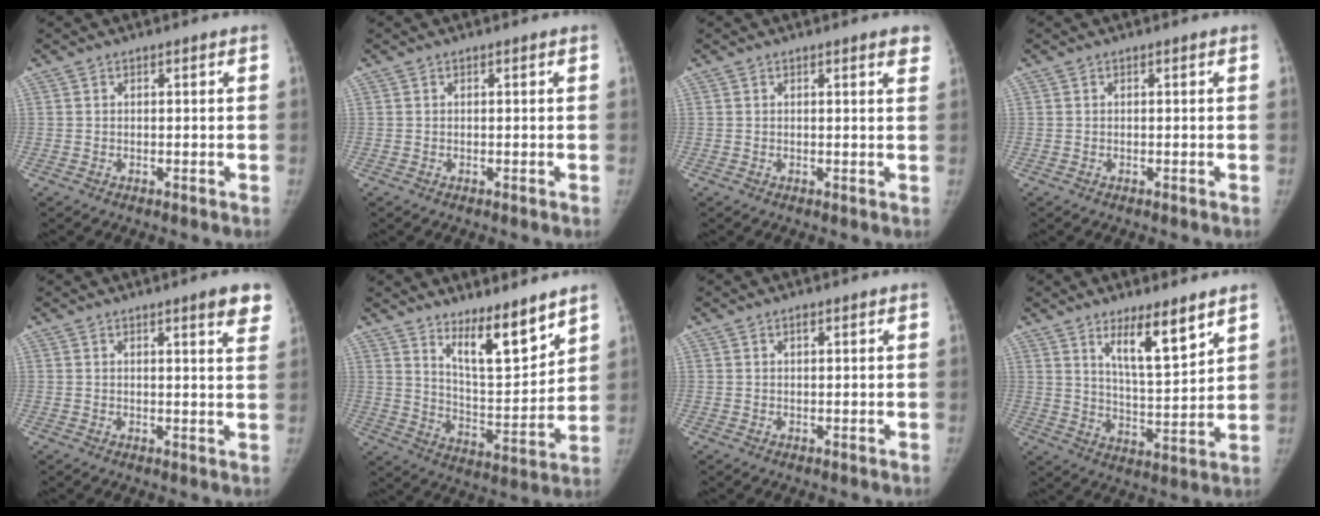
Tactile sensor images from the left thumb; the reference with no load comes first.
{"total": 0.0}
{"total": 2.3, "force": [1.6, 0.5, 1.6], "torque": [-0.009, -0.004, 0.016]}
{"total": 0.0}
{"total": 5.9, "force": [3.9, 0.8, 4.3], "torque": [-0.040, -0.015, 0.044]}
{"total": 12.0, "force": [8.9, 2.9, 7.6], "torque": [-0.099, -0.081, 0.159]}
{"total": 0.6, "force": [0.3, 0.2, 0.4], "torque": [-0.006, -0.001, 0.005]}
{"total": 10.3, "force": [6.6, 2.2, 7.6], "torque": [-0.115, -0.054, 0.117]}